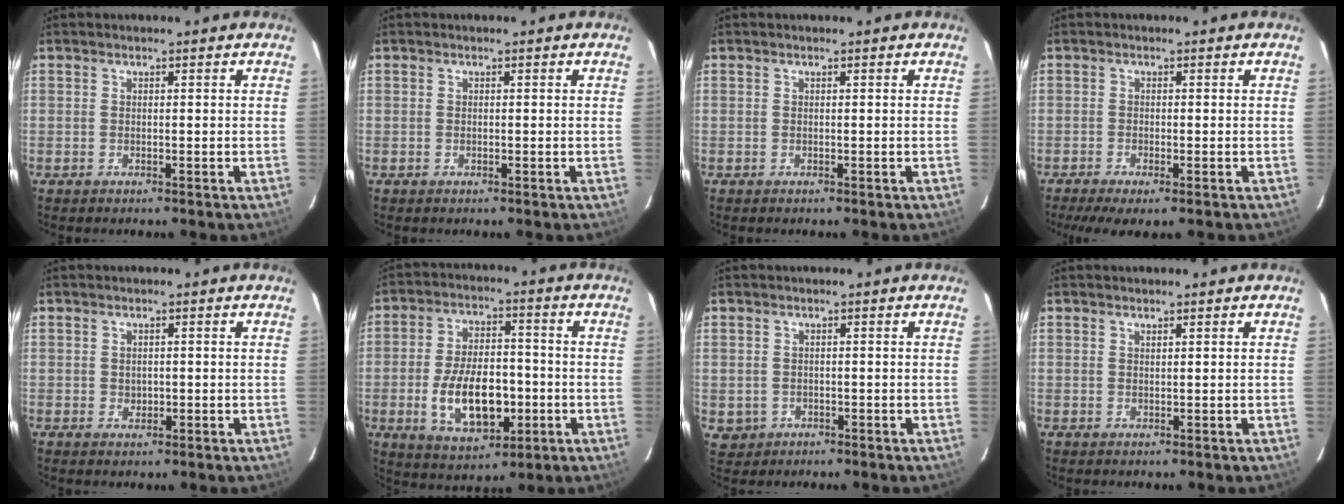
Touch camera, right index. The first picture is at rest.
{"total": 0.0}
{"total": 0.0}
{"total": 5.8, "force": [-4.1, 0.9, 4.0], "torque": [-0.086, -0.024, -0.065]}
{"total": 1.6, "force": [0.0, 1.4, 0.7], "torque": [-0.010, 0.002, 0.002]}
{"total": 14.3, "force": [-3.5, 7.5, 11.6], "torque": [-0.227, 0.002, -0.044]}
{"total": 3.1, "force": [-0.5, 2.9, 0.7], "torque": [-0.019, -0.001, 0.002]}
{"total": 0.6, "force": [0.5, 0.0, 0.2], "torque": [-0.004, 0.000, 0.010]}